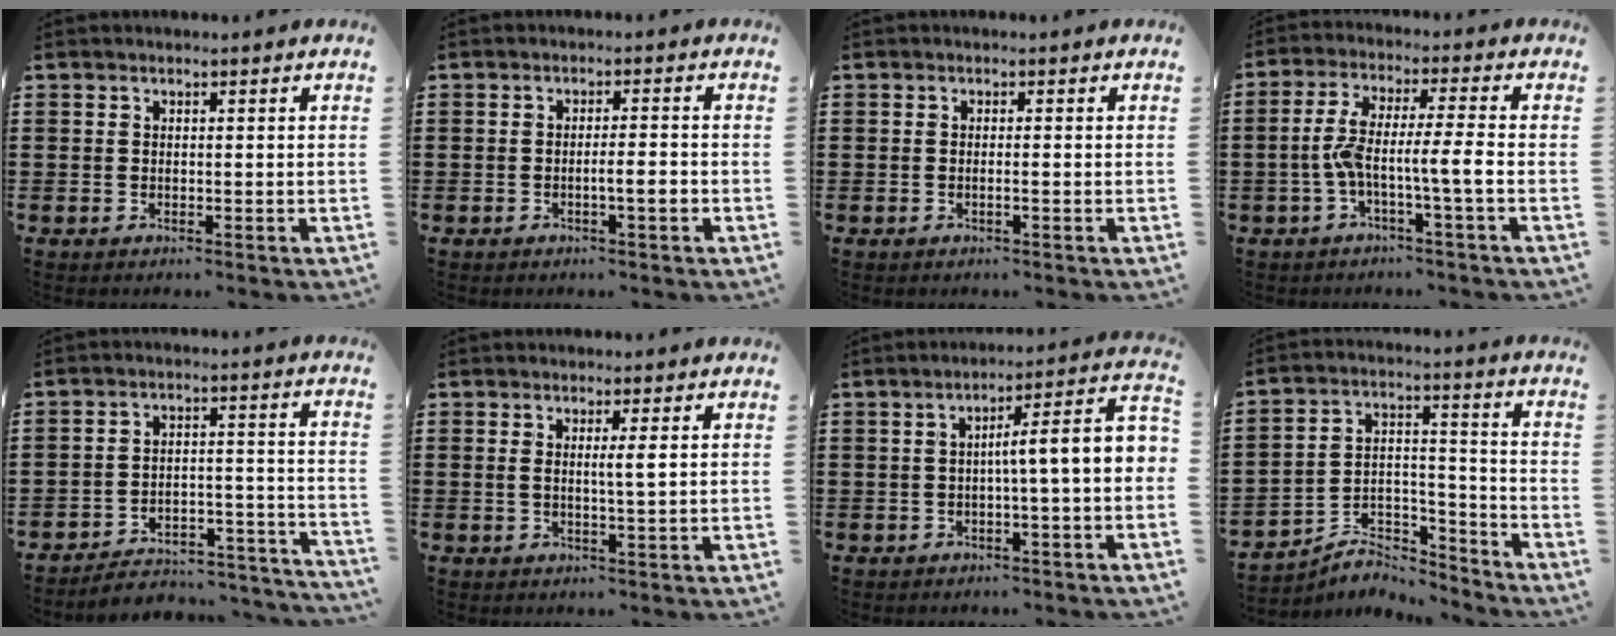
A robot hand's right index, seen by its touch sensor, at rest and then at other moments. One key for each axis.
{"total": 2.7, "fx": -0.9, "fy": 0.3, "fz": 2.6, "tx": -0.044, "ty": 0.000, "tz": -0.017}
{"total": 0.9, "fx": -0.4, "fy": -0.2, "fz": 0.7, "tx": -0.012, "ty": -0.005, "tz": -0.007}
{"total": 7.4, "fx": -2.4, "fy": 0.3, "fz": 7.0, "tx": -0.143, "ty": -0.007, "tz": -0.052}
{"total": 4.1, "fx": -3.8, "fy": 1.2, "fz": 1.1, "tx": -0.022, "ty": 0.000, "tz": -0.081}
{"total": 2.3, "fx": 0.4, "fy": -0.3, "fz": 2.3, "tx": -0.045, "ty": -0.006, "tz": 0.004}
{"total": 5.6, "fx": -0.5, "fy": -0.1, "fz": 5.6, "tx": -0.097, "ty": -0.021, "tz": -0.018}
{"total": 6.4, "fx": -5.9, "fy": 1.9, "fz": 1.3, "tx": -0.025, "ty": 0.012, "tz": -0.117}